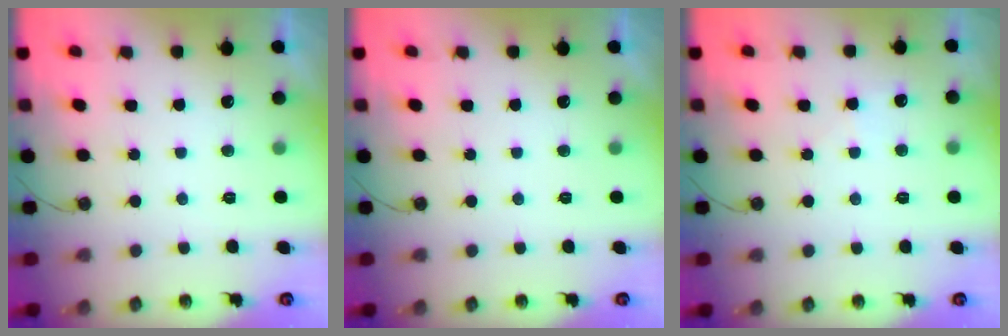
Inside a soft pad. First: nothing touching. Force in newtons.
{"total": 0.0}
{"total": 3.1, "press": 3.0, "slide": 0.5}